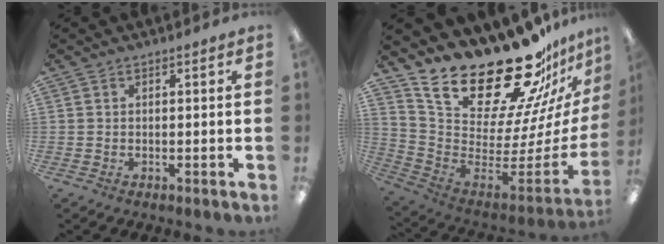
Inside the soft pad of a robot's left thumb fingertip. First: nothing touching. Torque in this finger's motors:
{"motor_torque": [2.52, 2.49, 0.85, -1.93, 0.32]}